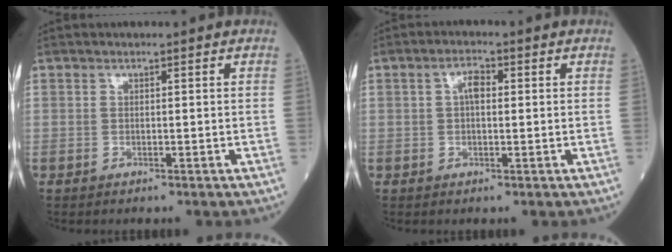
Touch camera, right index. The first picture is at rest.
{"total": 2.7, "force": [0.4, 1.2, 2.4], "torque": [-0.045, 0.011, 0.006]}